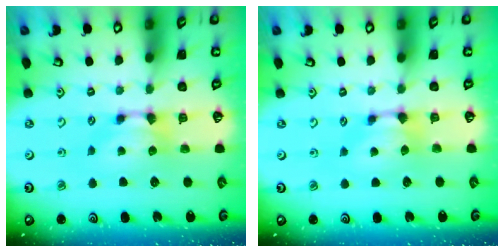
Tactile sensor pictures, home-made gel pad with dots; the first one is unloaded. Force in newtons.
{"total": 0.8, "press": 0.5, "slide": 0.6}